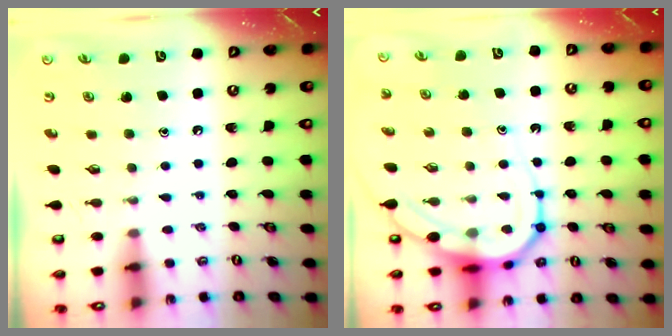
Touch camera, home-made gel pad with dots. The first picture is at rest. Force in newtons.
{"total": 10.4, "press": 10.3, "slide": 1.0}